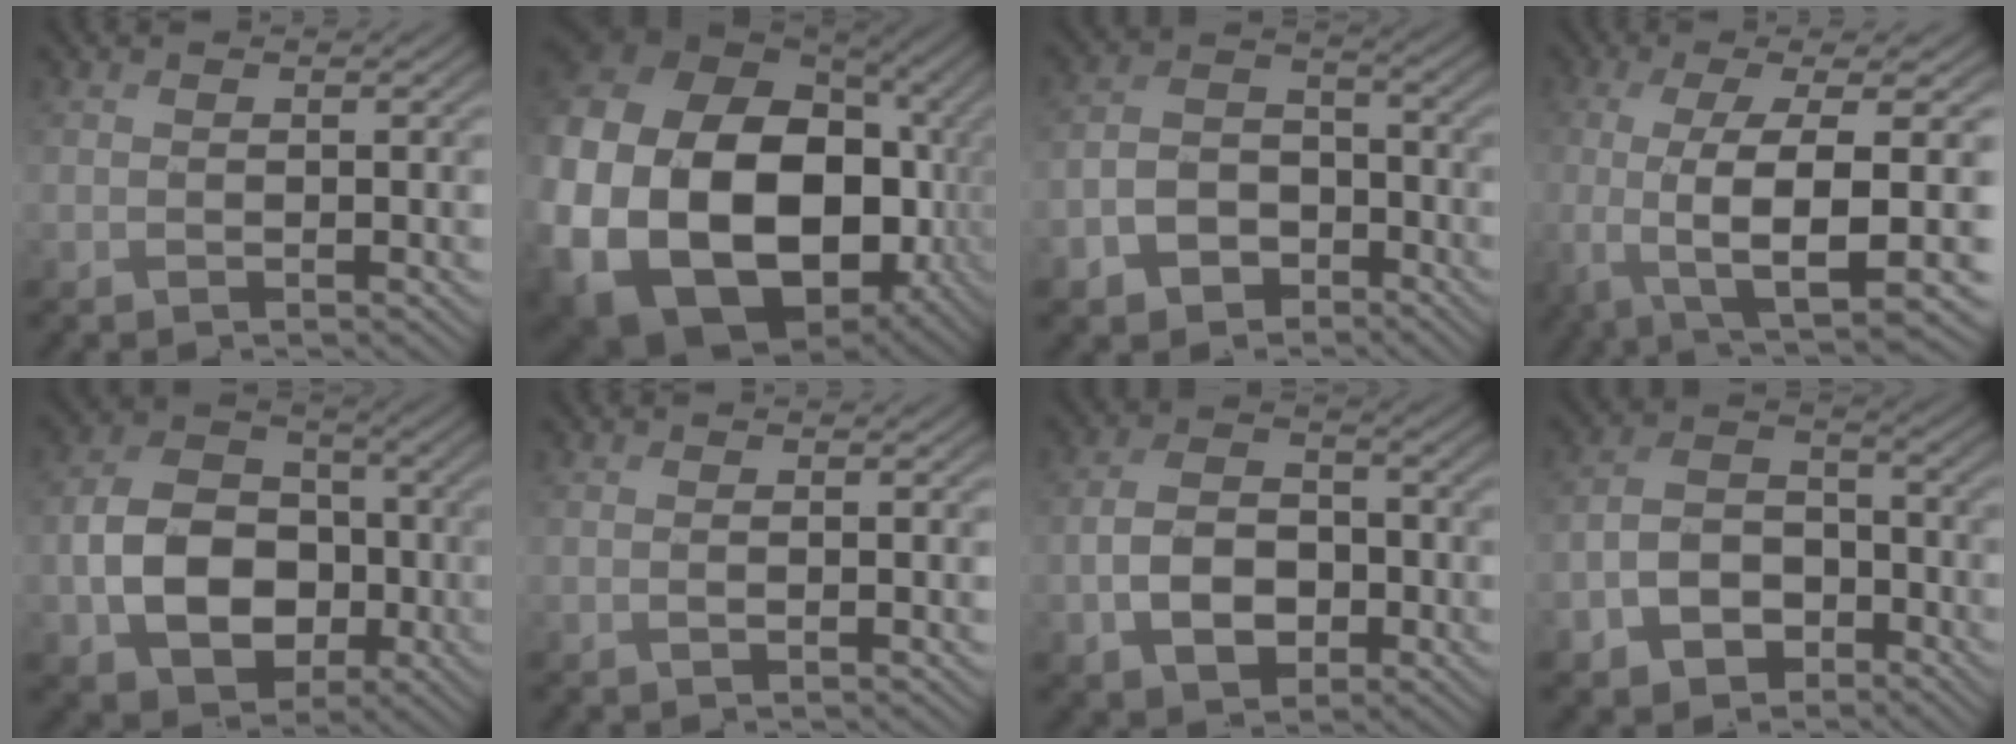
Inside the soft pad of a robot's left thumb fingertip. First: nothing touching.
{"total": 24.4, "force": [-4.9, 17.8, 16.0], "torque": [-0.345, -0.070, -0.099]}
{"total": 7.1, "force": [-4.6, 4.6, 2.8], "torque": [-0.060, -0.005, -0.098]}
{"total": 12.5, "force": [-3.2, 3.2, 11.7], "torque": [-0.197, -0.012, -0.046]}
{"total": 10.9, "force": [-2.9, 8.3, 6.3], "torque": [-0.134, -0.007, -0.063]}
{"total": 0.6, "force": [-0.2, 0.0, 0.5], "torque": [-0.009, 0.000, -0.005]}
{"total": 7.1, "force": [-2.6, 4.9, 4.4], "torque": [-0.091, -0.007, -0.053]}
{"total": 7.7, "force": [-4.6, 5.0, 3.6], "torque": [-0.072, -0.006, -0.097]}